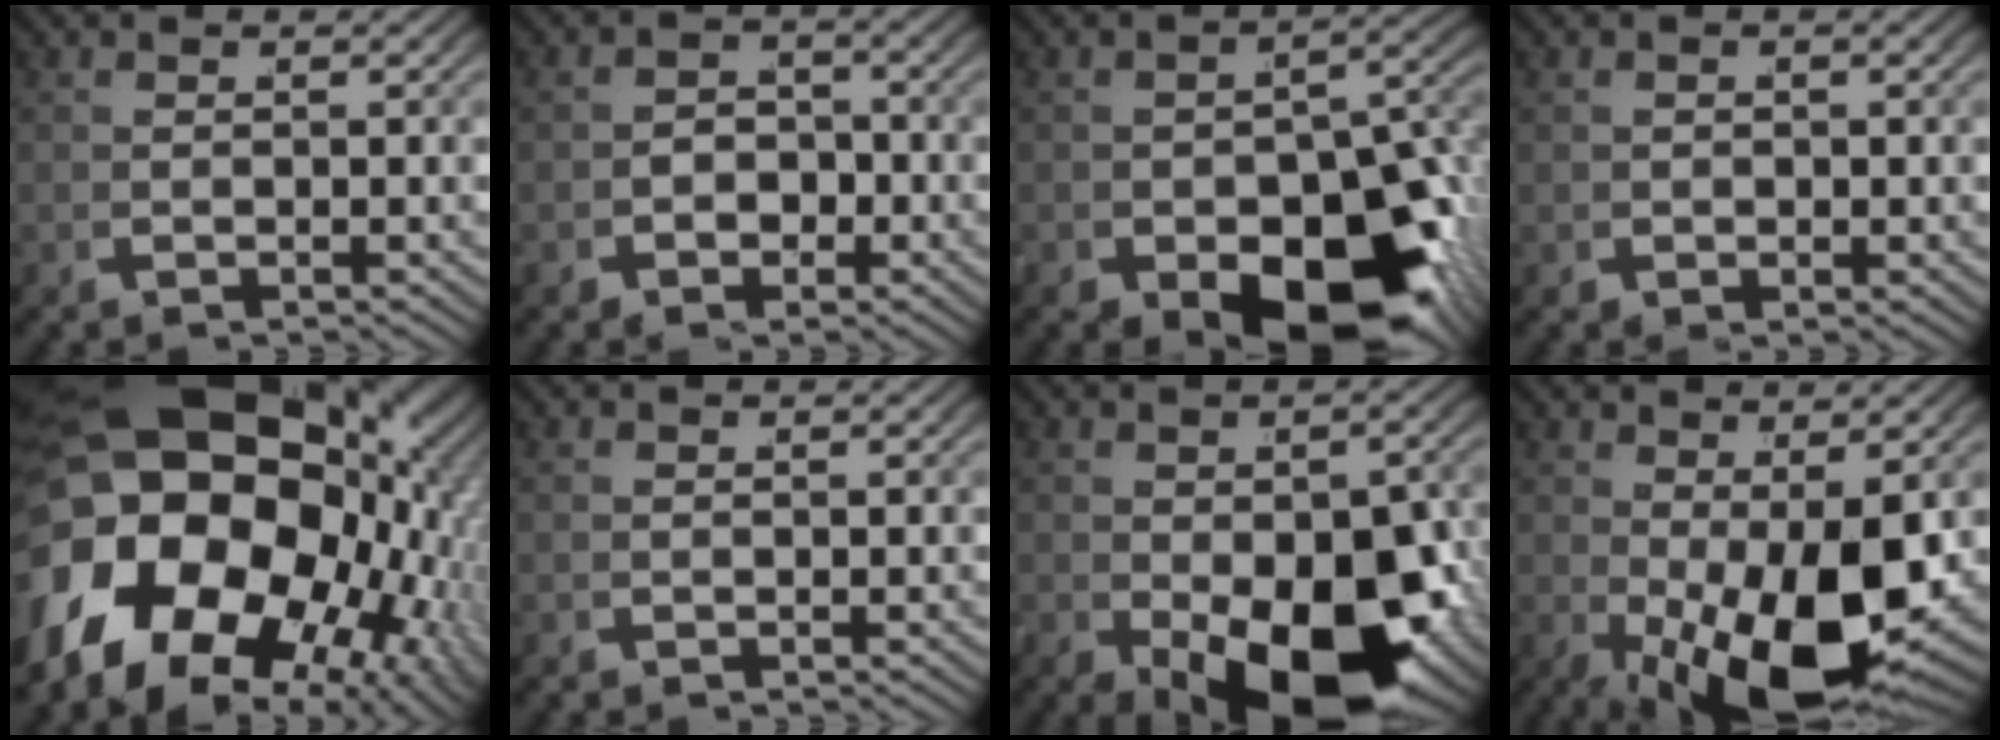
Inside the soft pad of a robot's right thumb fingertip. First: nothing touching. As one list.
[{"total": 1.9, "force": [-0.9, 1.5, 0.9], "torque": [-0.006, -0.003, -0.015]}, {"total": 13.9, "force": [-4.9, 8.2, 10.1], "torque": [-0.149, -0.051, -0.044]}, {"total": 0.8, "force": [-0.1, 0.6, 0.5], "torque": [-0.008, 0.001, -0.002]}, {"total": 27.4, "force": [0.9, 19.3, 19.4], "torque": [-0.352, -0.031, 0.017]}, {"total": 0.0}, {"total": 13.7, "force": [-3.1, 7.6, 10.9], "torque": [-0.179, -0.060, -0.011]}, {"total": 10.3, "force": [-1.3, 4.8, 9.0], "torque": [-0.168, -0.042, 0.007]}]